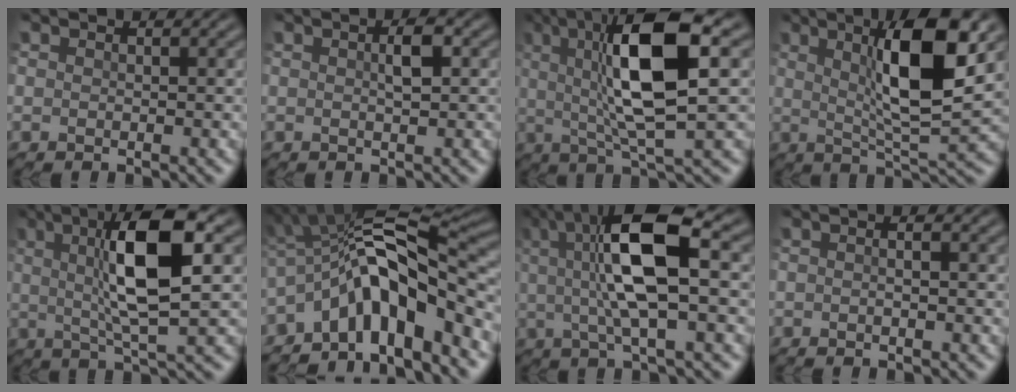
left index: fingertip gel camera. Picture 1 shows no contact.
{"total": 2.2, "force": [0.4, 0.7, 2.0], "torque": [-0.041, 0.005, 0.008]}
{"total": 10.4, "force": [2.2, 2.4, 9.9], "torque": [-0.173, 0.010, 0.036]}
{"total": 8.7, "force": [2.6, 1.5, 8.2], "torque": [-0.136, 0.001, 0.045]}
{"total": 8.7, "force": [1.9, 1.7, 8.3], "torque": [-0.140, 0.010, 0.031]}
{"total": 9.5, "force": [-3.8, 3.4, 8.1], "torque": [-0.108, 0.025, -0.078]}
{"total": 9.8, "force": [2.0, 2.7, 9.3], "torque": [-0.174, 0.014, 0.029]}
{"total": 1.1, "force": [-0.2, 0.3, 1.0], "torque": [-0.014, 0.003, -0.003]}